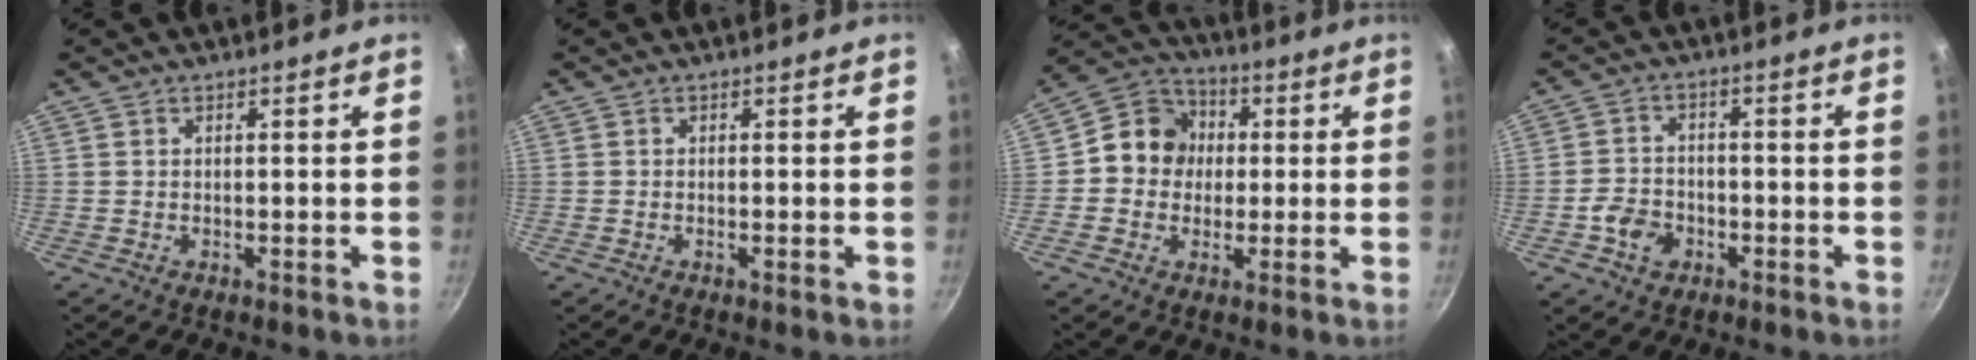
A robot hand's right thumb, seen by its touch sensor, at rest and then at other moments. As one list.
[{"total": 0.7, "force": [-0.2, 0.1, 0.7], "torque": [-0.013, -0.001, -0.006]}, {"total": 10.0, "force": [0.4, 9.1, 4.1], "torque": [-0.030, 0.022, -0.017]}, {"total": 5.8, "force": [-2.5, 4.4, 2.8], "torque": [-0.041, 0.025, -0.048]}]